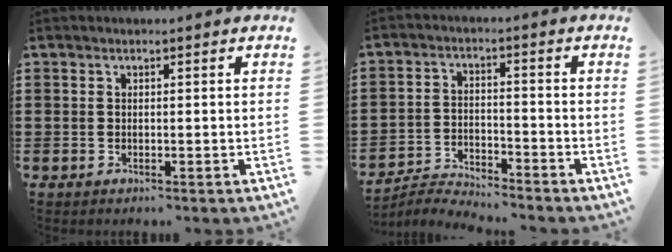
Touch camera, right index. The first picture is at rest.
{"total": 3.9, "force": [-3.9, 0.0, 0.1], "torque": [-0.009, 0.004, -0.084]}